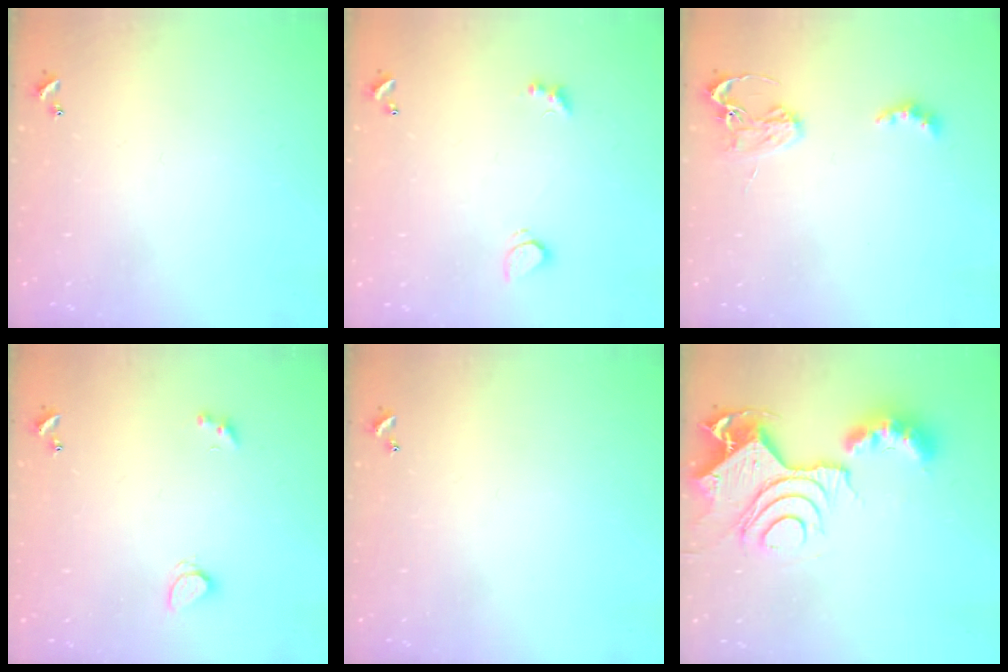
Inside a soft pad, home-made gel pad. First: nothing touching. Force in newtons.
{"total": 3.0, "press": 2.7, "slide": 1.1}
{"total": 2.9, "press": 2.8, "slide": 0.6}
{"total": 2.1, "press": 2.0, "slide": 0.4}
{"total": 0.0}
{"total": 15.5, "press": 15.4, "slide": 1.8}